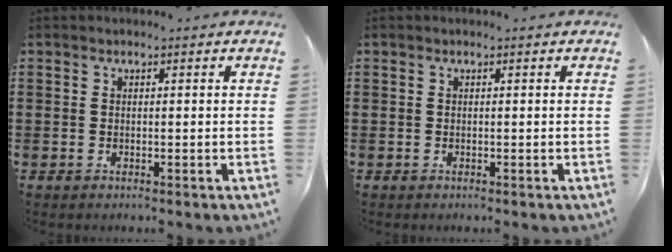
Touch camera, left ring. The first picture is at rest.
{"total": 0.0}